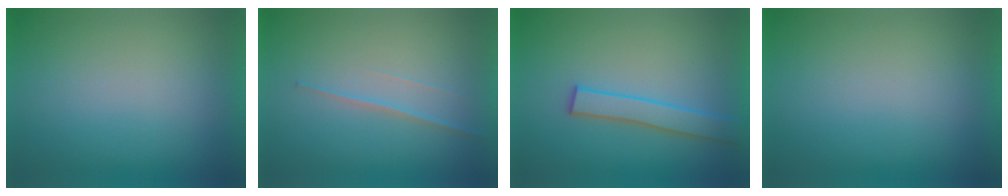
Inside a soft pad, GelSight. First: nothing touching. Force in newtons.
{"total": 1.8}
{"total": 2.7}
{"total": 0.0}